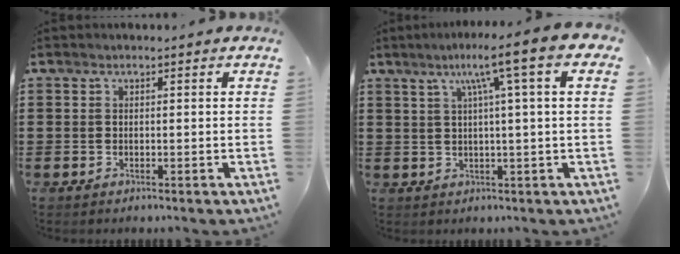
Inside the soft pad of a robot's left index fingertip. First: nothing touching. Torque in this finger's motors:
{"motor_torque": [2.14, 0.00, 0.58, 0.21]}